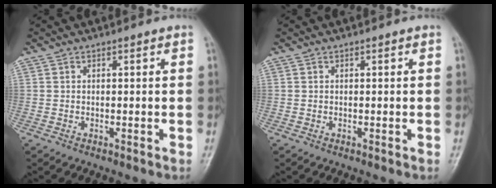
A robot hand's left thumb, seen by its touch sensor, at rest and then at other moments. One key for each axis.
{"total": 0.0}